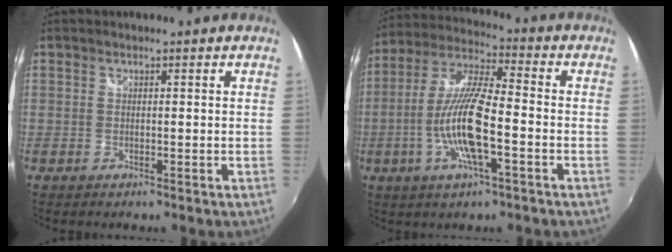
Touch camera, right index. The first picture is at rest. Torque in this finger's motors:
{"motor_torque": [2.14, 0.00, 1.05, 0.14]}